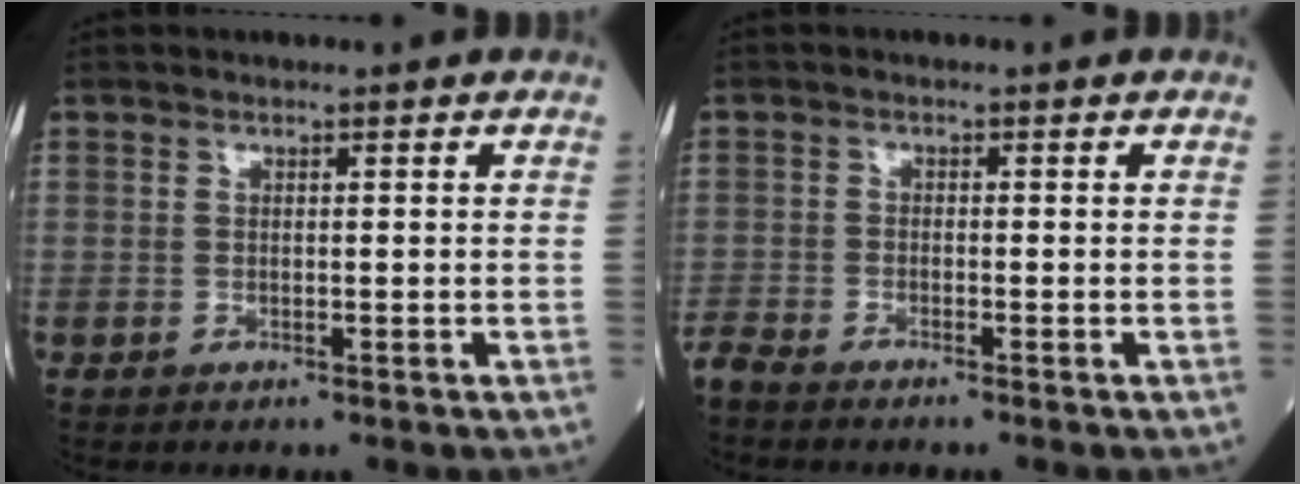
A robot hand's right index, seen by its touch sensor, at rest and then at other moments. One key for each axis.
{"total": 3.6, "fx": -3.3, "fy": 0.0, "fz": 1.3, "tx": -0.025, "ty": -0.010, "tz": -0.060}